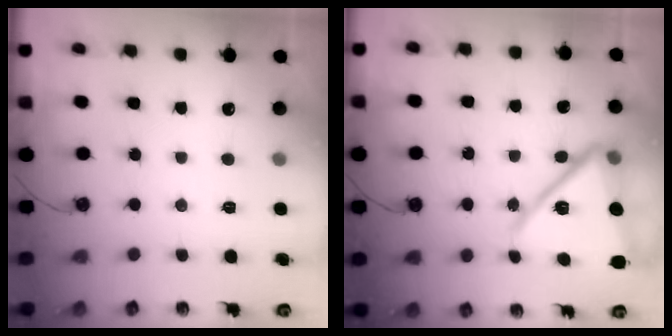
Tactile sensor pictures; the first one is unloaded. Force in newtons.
{"total": 18.4, "press": 18.1, "slide": 3.2}